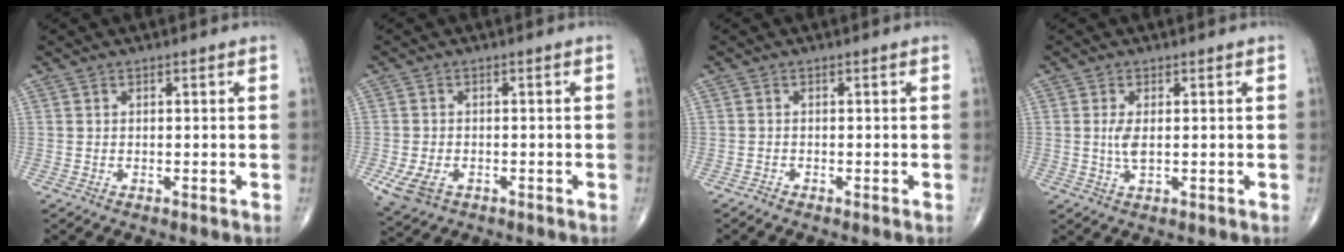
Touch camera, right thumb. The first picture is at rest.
{"total": 5.3, "force": [-2.1, 3.6, 3.3], "torque": [-0.069, 0.002, -0.031]}
{"total": 0.5, "force": [-0.5, 0.1, 0.0], "torque": [-0.002, 0.000, -0.015]}
{"total": 3.1, "force": [0.2, 1.2, 2.9], "torque": [-0.063, -0.007, 0.007]}